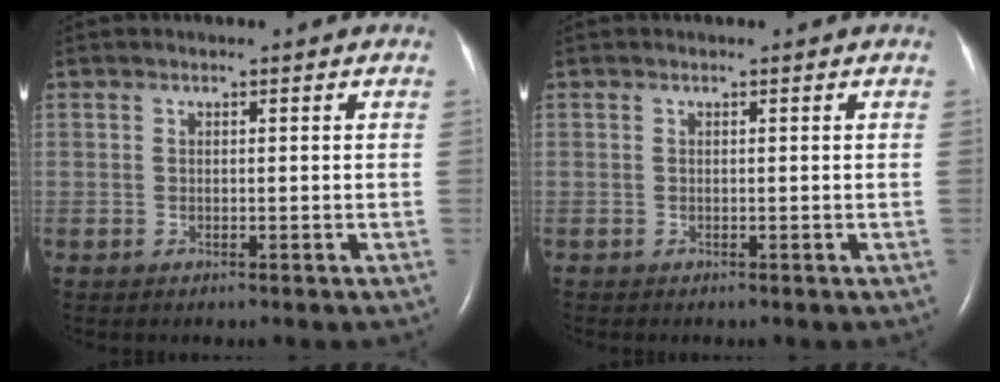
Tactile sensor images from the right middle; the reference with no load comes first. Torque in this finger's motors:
{"motor_torque": [-0.35, 0.14, -0.04, 0.01]}